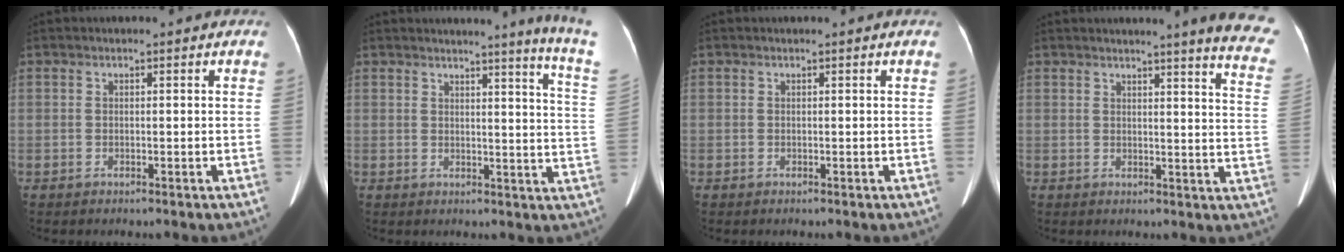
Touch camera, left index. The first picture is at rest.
{"total": 11.0, "force": [9.8, -2.3, 4.5], "torque": [-0.053, -0.085, 0.089]}
{"total": 0.0}
{"total": 12.7, "force": [11.1, -0.4, 6.1], "torque": [-0.055, -0.074, 0.098]}